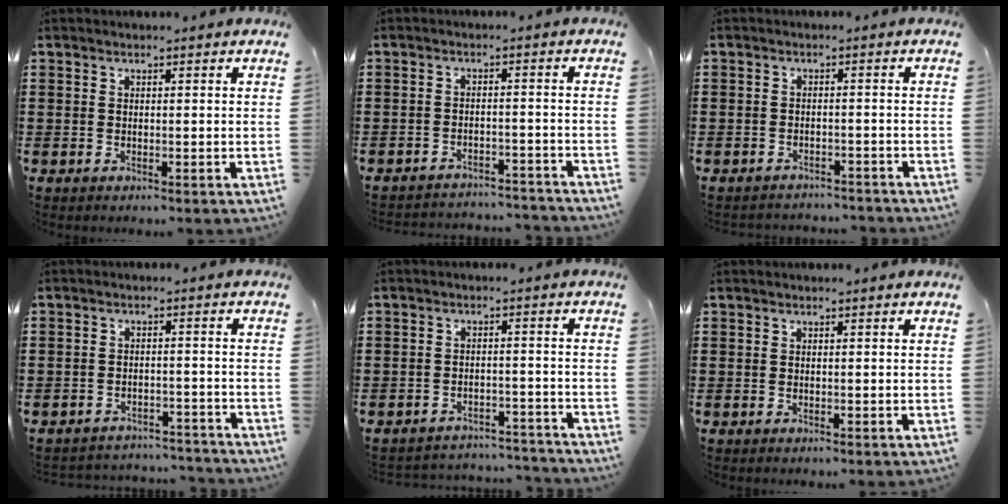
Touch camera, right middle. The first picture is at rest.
{"total": 3.0, "force": [-3.0, 0.2, -0.1], "torque": [-0.005, 0.000, -0.065]}
{"total": 2.2, "force": [-2.1, 0.4, -0.3], "torque": [-0.001, 0.000, -0.049]}
{"total": 3.5, "force": [-3.4, 0.4, -0.3], "torque": [-0.002, 0.002, -0.075]}
{"total": 3.7, "force": [-3.6, 0.5, -0.3], "torque": [-0.002, 0.001, -0.079]}
{"total": 0.0}